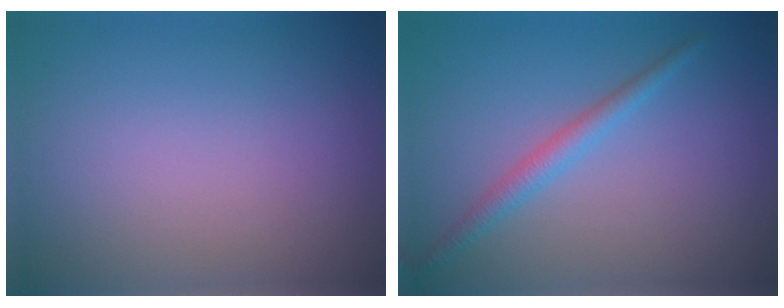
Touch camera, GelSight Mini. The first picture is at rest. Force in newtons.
{"total": 2.0, "press": 2.0, "slide": 0.0}